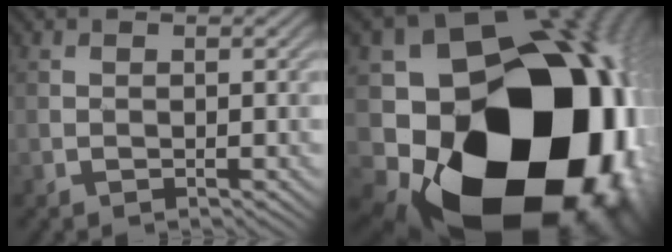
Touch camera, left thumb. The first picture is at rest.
{"total": 22.8, "force": [-5.9, 17.7, 13.1], "torque": [-0.247, -0.101, -0.061]}